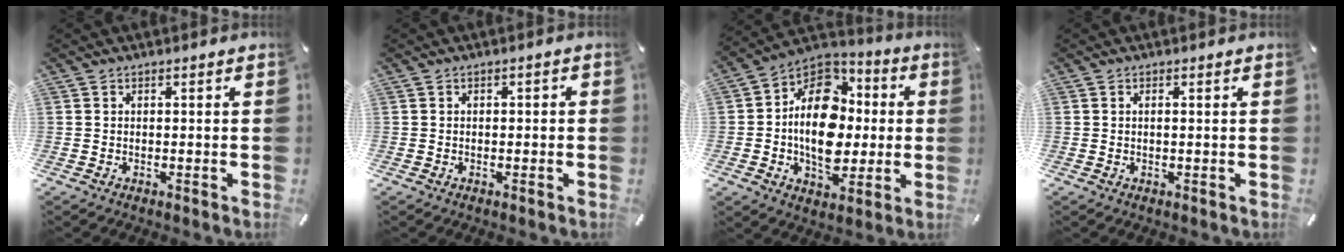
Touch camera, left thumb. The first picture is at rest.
{"total": 0.9, "force": [-0.5, 0.6, 0.6], "torque": [-0.012, 0.001, -0.010]}
{"total": 19.2, "force": [-1.5, 14.1, 12.9], "torque": [-0.233, 0.009, -0.030]}
{"total": 1.0, "force": [0.2, 0.0, 1.0], "torque": [-0.019, -0.002, 0.003]}